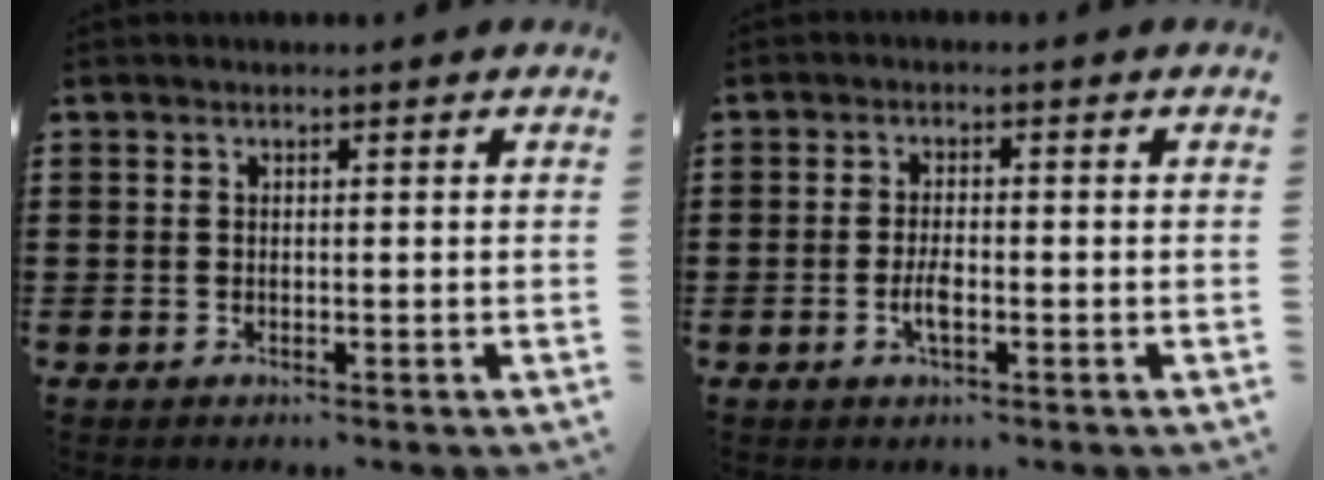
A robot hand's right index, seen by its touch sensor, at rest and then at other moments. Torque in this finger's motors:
{"motor_torque": [2.14, 0.00, 0.25, 0.08]}